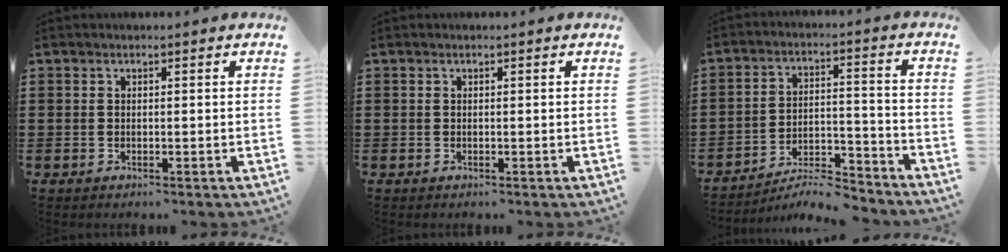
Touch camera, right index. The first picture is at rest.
{"total": 0.0}
{"total": 7.5, "force": [-7.0, 1.2, 2.5], "torque": [-0.031, 0.018, -0.133]}